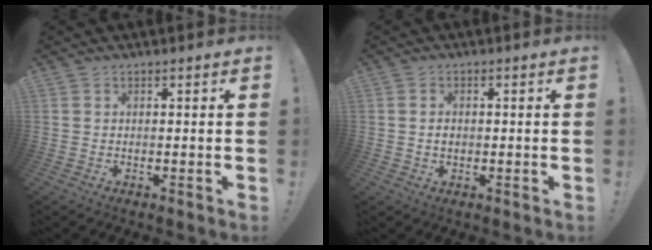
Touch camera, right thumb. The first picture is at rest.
{"total": 1.8, "force": [-0.1, 1.3, 1.3], "torque": [-0.016, 0.003, -0.002]}